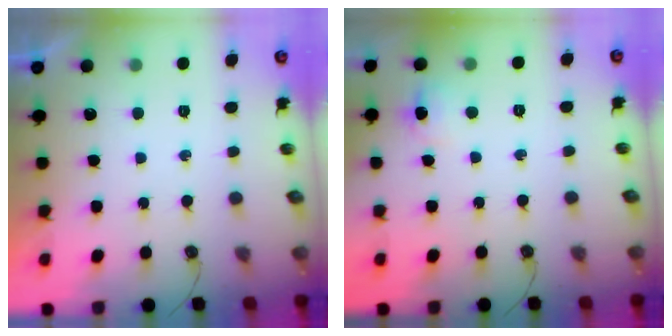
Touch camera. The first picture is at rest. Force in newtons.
{"total": 5.0, "press": 4.5, "slide": 2.2}